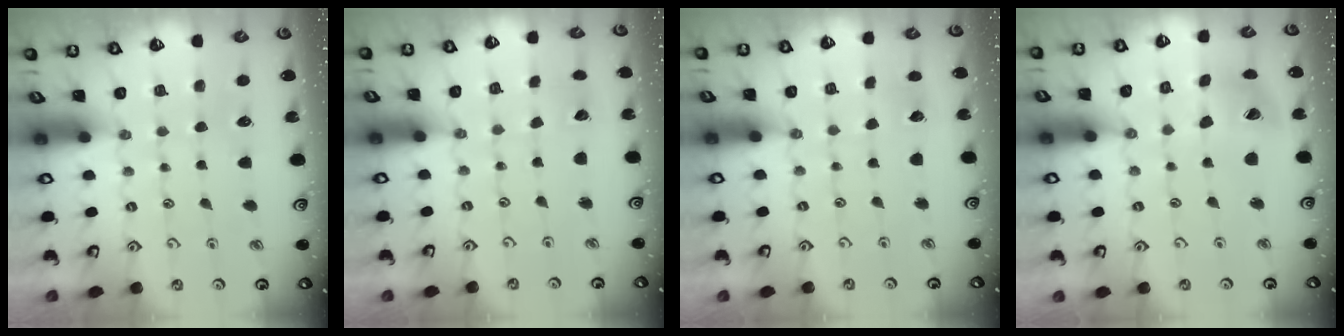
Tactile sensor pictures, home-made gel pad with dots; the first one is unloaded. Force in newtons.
{"total": 3.1, "press": 3.1, "slide": 0.4}
{"total": 2.8, "press": 2.8, "slide": 0.2}
{"total": 12.4, "press": 12.4, "slide": 1.5}